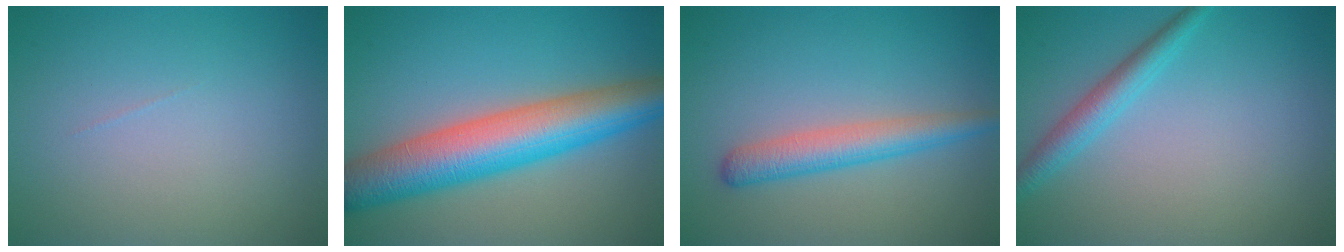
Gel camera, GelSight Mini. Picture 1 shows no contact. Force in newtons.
{"total": 9.3, "press": 9.3, "slide": 0.3}
{"total": 3.5, "press": 3.5, "slide": 0.1}
{"total": 2.6, "press": 2.5, "slide": 0.1}